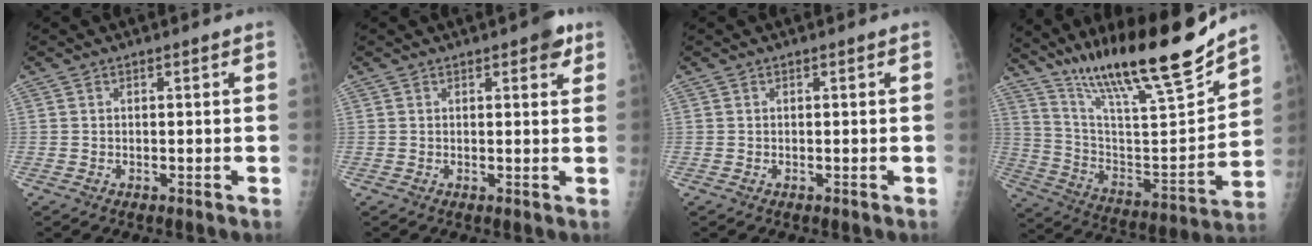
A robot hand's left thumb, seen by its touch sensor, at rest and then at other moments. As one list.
[{"total": 3.7, "force": [2.0, 1.5, 2.7], "torque": [-0.021, -0.005, 0.018]}, {"total": 0.0}, {"total": 26.1, "force": [19.5, 4.0, 16.8], "torque": [-0.256, -0.078, 0.336]}]